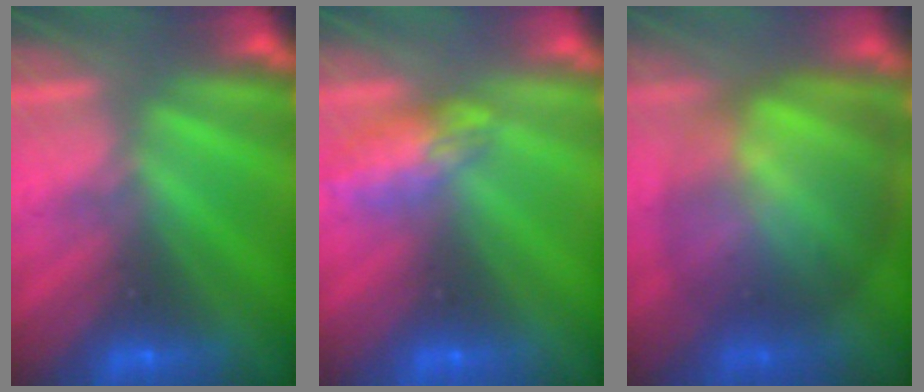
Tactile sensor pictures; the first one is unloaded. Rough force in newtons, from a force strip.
{"total": 2.4}
{"total": 8.5}